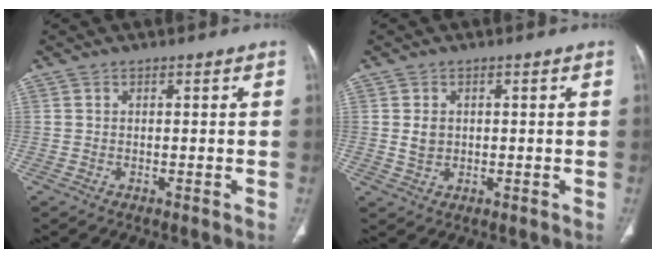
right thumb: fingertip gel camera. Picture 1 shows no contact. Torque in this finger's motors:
{"motor_torque": [0.38, 0.38, -0.27, 0.16, 0.00]}